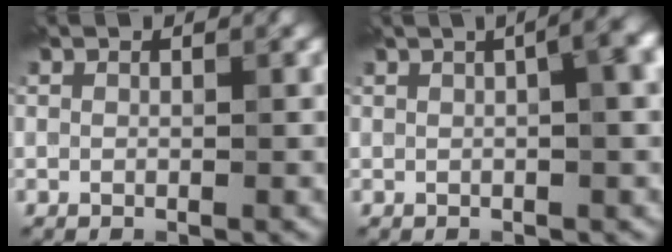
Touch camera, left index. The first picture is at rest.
{"total": 5.8, "force": [1.4, 2.1, 5.3], "torque": [-0.039, 0.025, 0.011]}